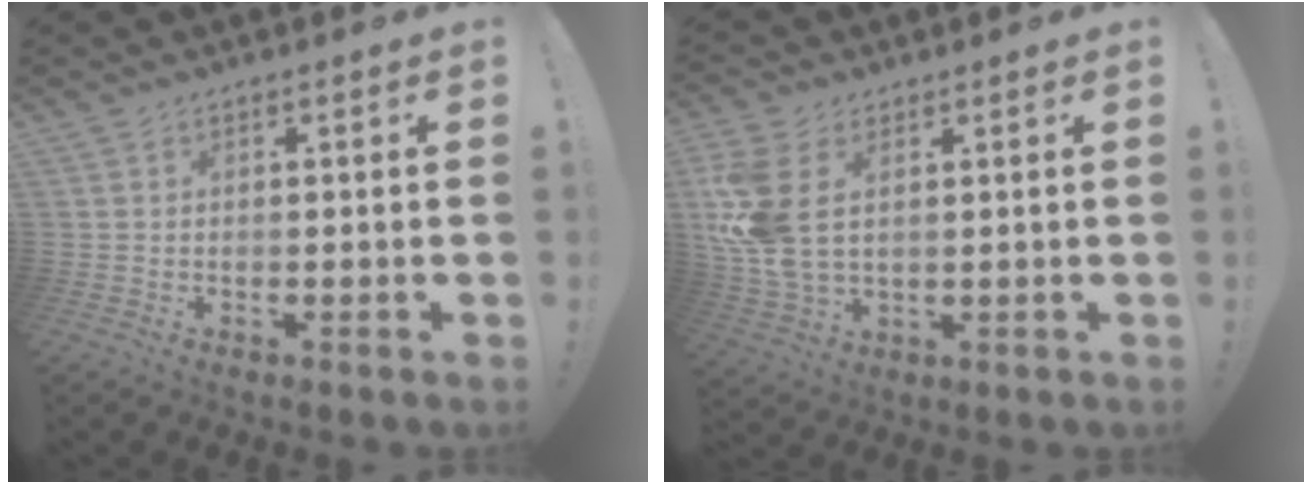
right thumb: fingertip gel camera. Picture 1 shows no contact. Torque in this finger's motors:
{"motor_torque": [0.33, 0.40, 1.10, 0.54, 0.52]}